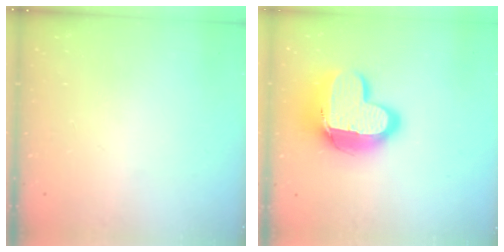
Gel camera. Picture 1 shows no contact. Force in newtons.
{"total": 17.0, "press": 17.0, "slide": 1.2}